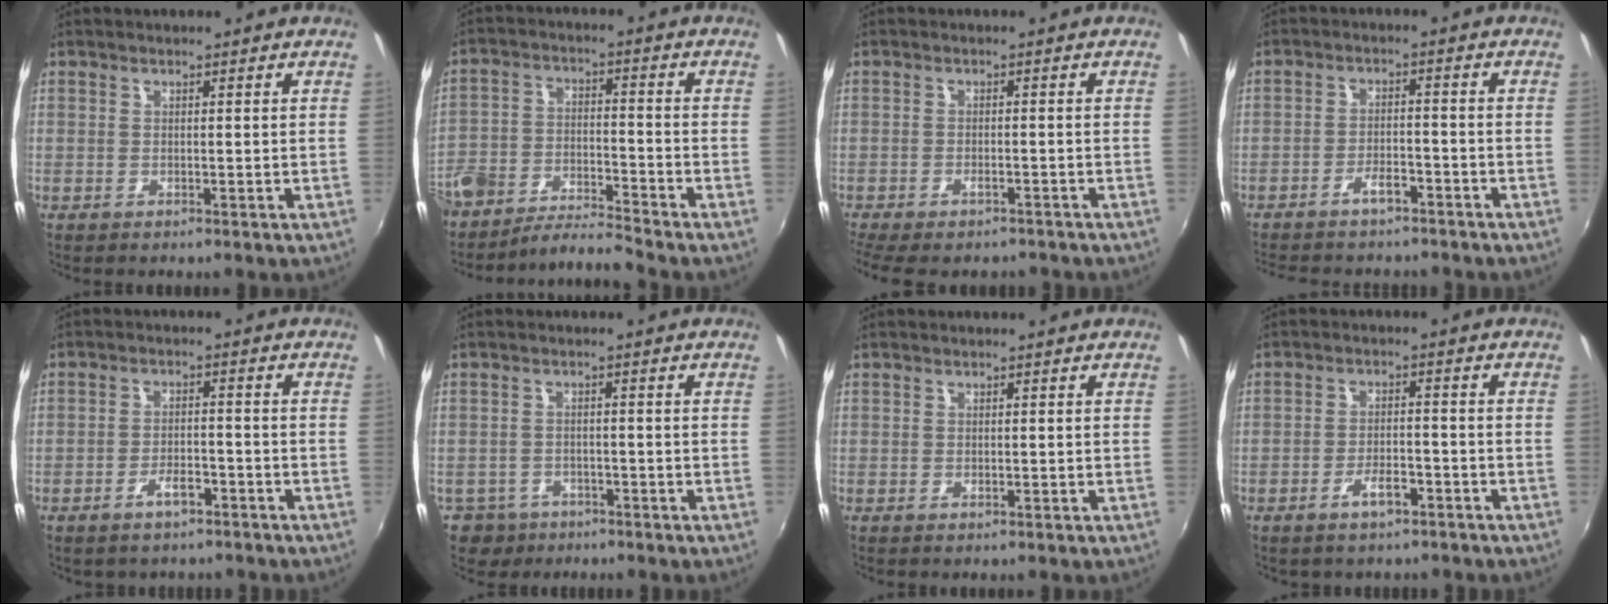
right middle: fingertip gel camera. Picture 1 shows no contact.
{"total": 6.9, "force": [-6.4, 1.4, 2.3], "torque": [-0.060, 0.006, -0.129]}
{"total": 7.2, "force": [-5.8, 2.4, 3.5], "torque": [-0.085, -0.025, -0.090]}
{"total": 7.5, "force": [-6.3, 2.6, 3.2], "torque": [-0.080, 0.005, -0.094]}
{"total": 4.2, "force": [-3.0, 1.9, 2.3], "torque": [-0.047, 0.005, -0.039]}
{"total": 5.2, "force": [-3.2, 3.9, 1.0], "torque": [-0.038, 0.001, -0.049]}
{"total": 0.0}
{"total": 4.4, "force": [-3.1, 1.9, 2.6], "torque": [-0.052, 0.004, -0.041]}